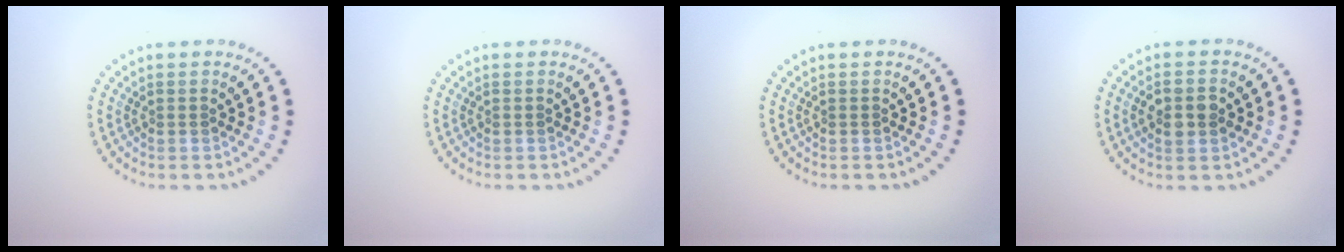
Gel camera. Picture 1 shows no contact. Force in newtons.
{"total": 0.0}
{"total": 0.0}
{"total": 2.9, "press": 2.9, "slide": 0.1}